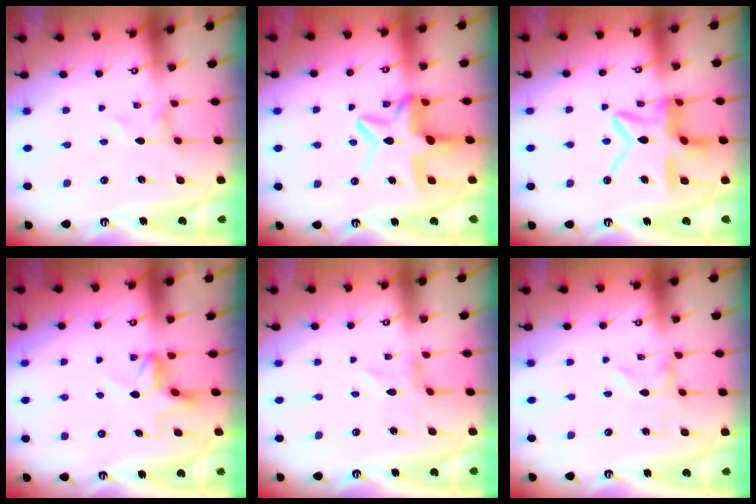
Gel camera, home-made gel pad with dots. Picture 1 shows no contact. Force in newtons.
{"total": 11.9, "press": 11.8, "slide": 1.2}
{"total": 15.7, "press": 15.7, "slide": 1.4}
{"total": 5.6, "press": 5.2, "slide": 2.1}
{"total": 0.0}
{"total": 0.0}